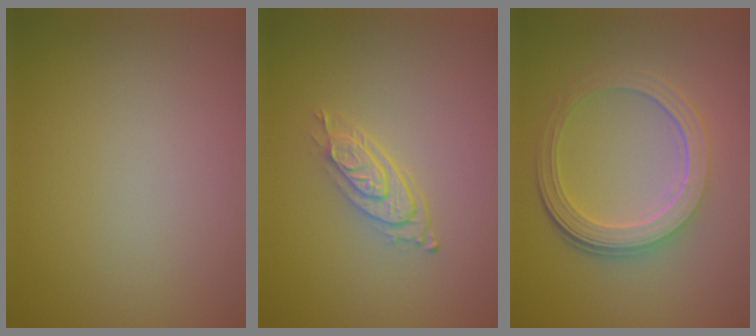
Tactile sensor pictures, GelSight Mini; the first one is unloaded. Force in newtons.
{"total": 2.7, "press": 2.1, "slide": 1.7}
{"total": 5.2, "press": 3.7, "slide": 3.6}